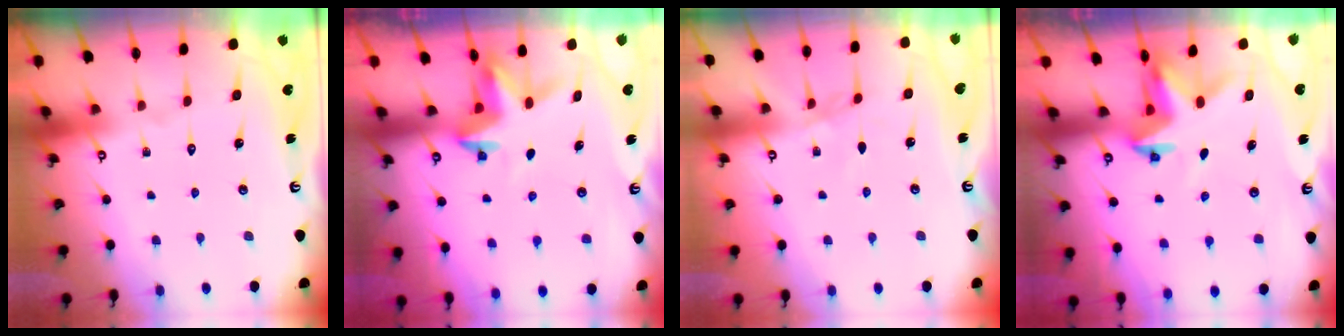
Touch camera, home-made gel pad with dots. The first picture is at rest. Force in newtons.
{"total": 3.4, "press": 3.4, "slide": 0.2}
{"total": 2.5, "press": 2.5, "slide": 0.5}
{"total": 3.4, "press": 3.4, "slide": 0.3}